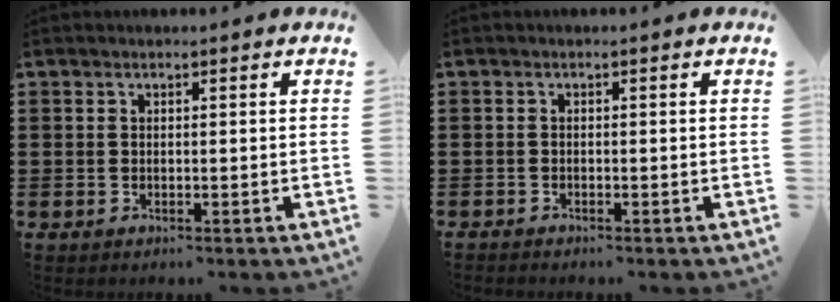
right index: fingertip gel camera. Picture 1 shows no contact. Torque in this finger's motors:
{"motor_torque": [0.17, -0.29, -0.03, 0.00]}